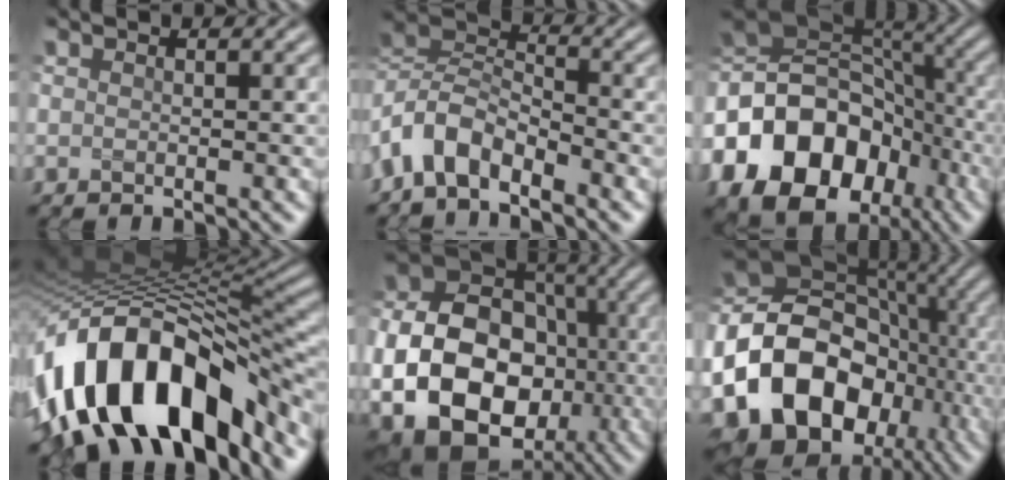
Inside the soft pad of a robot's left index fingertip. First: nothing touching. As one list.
[{"total": 5.7, "force": [-3.4, 3.0, 3.4], "torque": [-0.065, 0.007, -0.081]}, {"total": 16.8, "force": [-6.1, 12.7, 9.2], "torque": [-0.190, 0.003, -0.105]}, {"total": 15.6, "force": [-7.9, 7.9, 11.0], "torque": [-0.179, 0.027, -0.146]}, {"total": 15.7, "force": [-3.5, 12.0, 9.5], "torque": [-0.185, -0.021, -0.056]}, {"total": 19.7, "force": [-6.2, 15.8, 10.1], "torque": [-0.185, -0.013, -0.121]}]